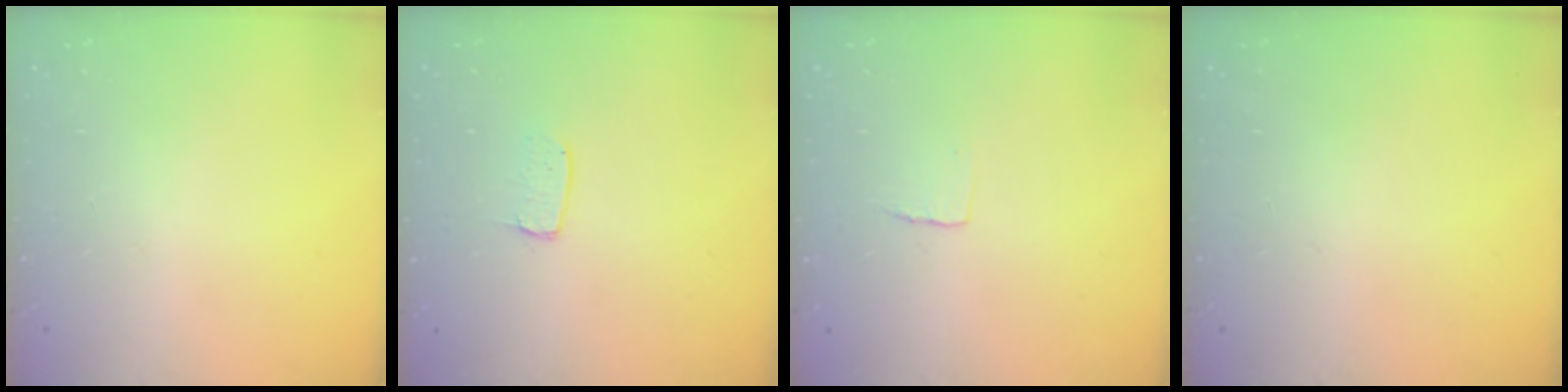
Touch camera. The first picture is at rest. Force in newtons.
{"total": 3.7, "press": 3.7, "slide": 0.3}
{"total": 4.0, "press": 4.0, "slide": 0.2}
{"total": 0.0}